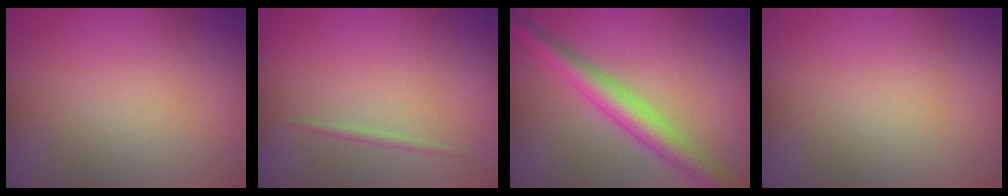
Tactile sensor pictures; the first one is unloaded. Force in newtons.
{"total": 0.6, "press": 0.6, "slide": 0.1}
{"total": 4.3, "press": 4.3, "slide": 0.0}
{"total": 0.0}